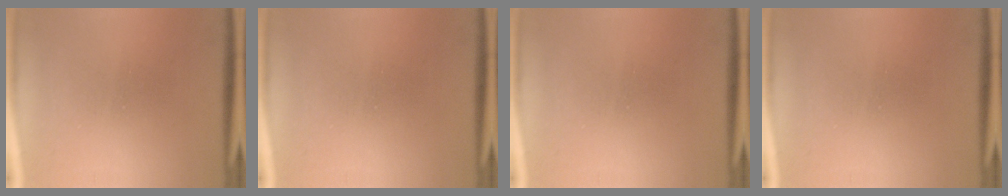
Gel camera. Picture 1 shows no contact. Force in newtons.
{"total": 0.0}
{"total": 0.0}
{"total": 0.0}